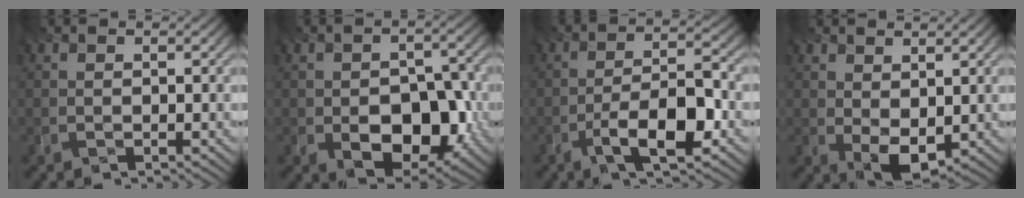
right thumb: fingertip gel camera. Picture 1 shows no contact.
{"total": 10.1, "force": [-3.6, 6.1, 7.2], "torque": [-0.118, -0.018, -0.055]}
{"total": 8.4, "force": [-4.6, 2.4, 6.6], "torque": [-0.105, 0.007, -0.087]}
{"total": 4.7, "force": [0.4, 2.8, 3.7], "torque": [-0.075, -0.001, 0.014]}